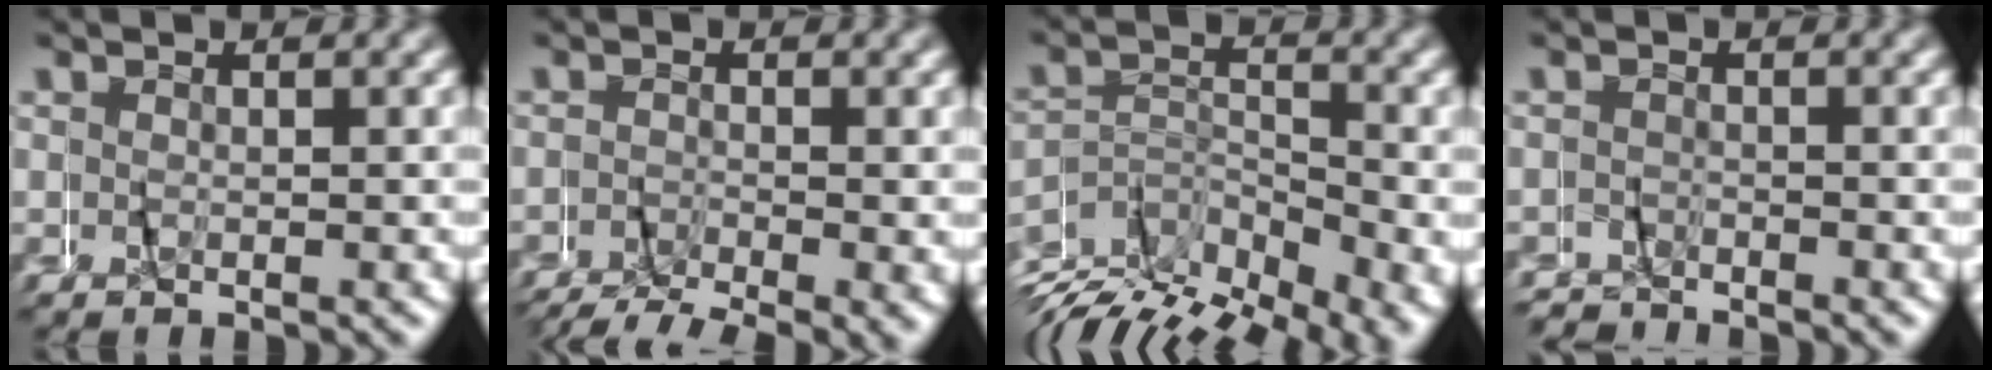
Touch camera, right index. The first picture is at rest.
{"total": 5.0, "force": [-4.1, 1.7, 2.3], "torque": [-0.029, -0.015, -0.061]}
{"total": 6.8, "force": [-4.7, 2.9, 4.0], "torque": [-0.057, -0.007, -0.085]}
{"total": 1.2, "force": [-1.1, 0.6, -0.2], "torque": [0.004, 0.005, -0.029]}